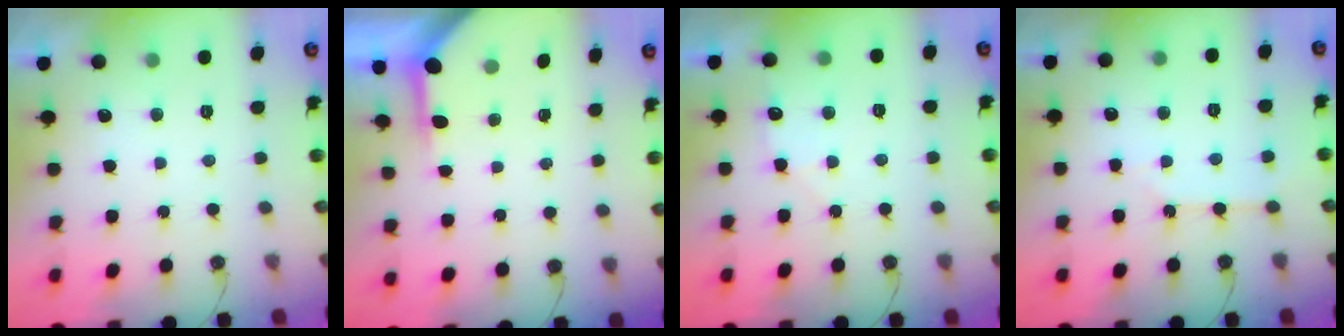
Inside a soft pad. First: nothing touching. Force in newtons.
{"total": 4.0, "press": 4.0, "slide": 0.5}
{"total": 6.0, "press": 5.9, "slide": 0.8}
{"total": 2.1, "press": 2.1, "slide": 0.3}